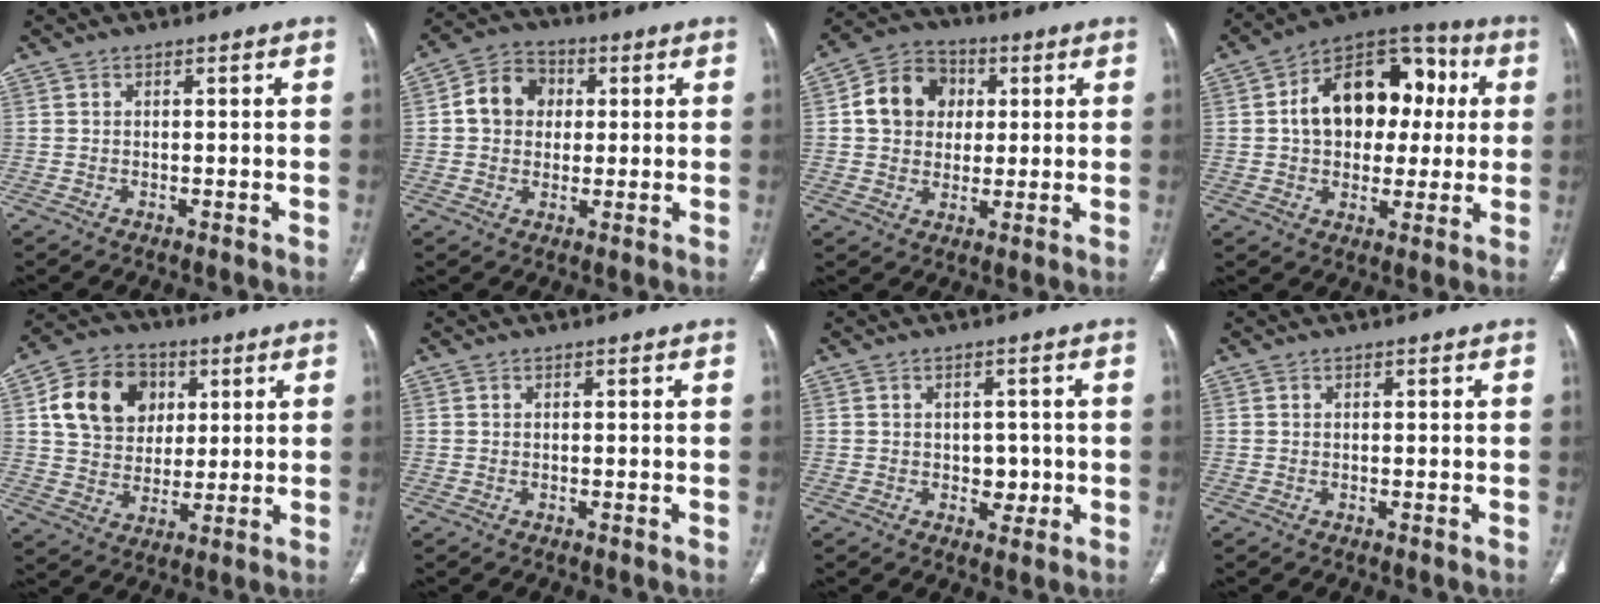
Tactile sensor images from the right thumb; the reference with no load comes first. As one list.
[{"total": 9.0, "force": [1.2, 7.6, 4.6], "torque": [-0.053, 0.012, 0.011]}, {"total": 11.3, "force": [2.0, 9.6, 5.7], "torque": [-0.068, 0.009, 0.025]}, {"total": 19.5, "force": [2.7, 13.3, 14.0], "torque": [-0.168, 0.032, 0.038]}, {"total": 15.0, "force": [4.4, 11.9, 8.0], "torque": [-0.116, 0.000, 0.076]}, {"total": 0.0}, {"total": 3.6, "force": [-0.4, 2.8, 2.2], "torque": [-0.008, 0.003, -0.001]}, {"total": 0.0}]